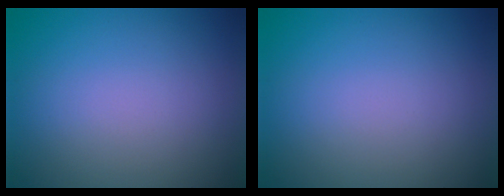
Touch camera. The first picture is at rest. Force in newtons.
{"total": 0.0}